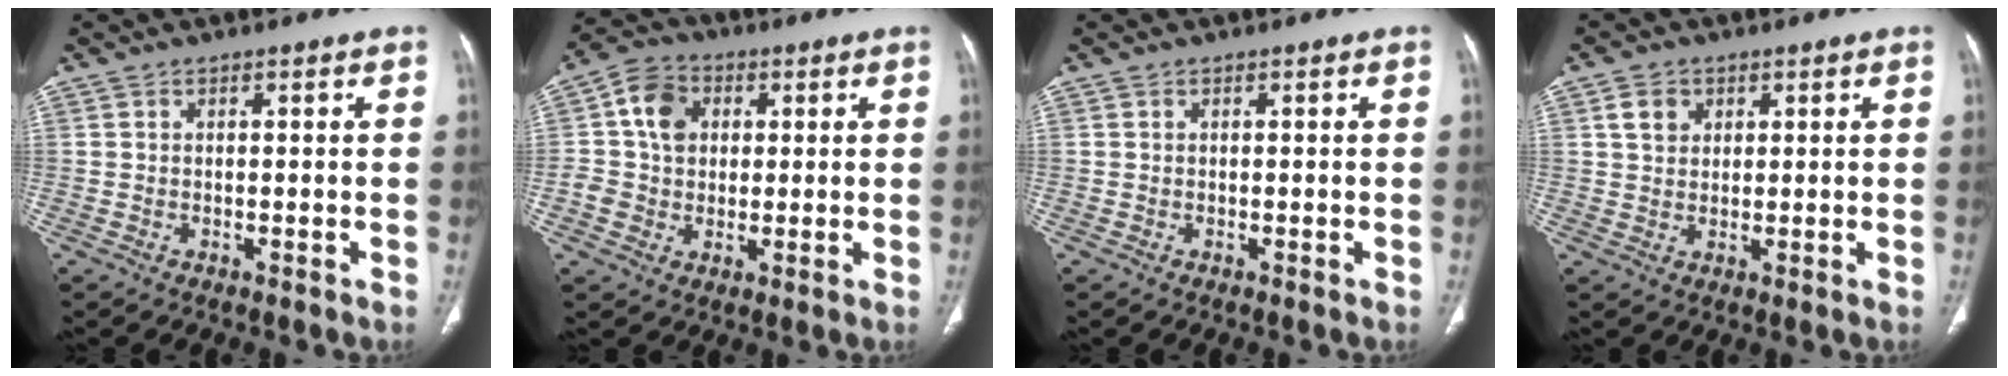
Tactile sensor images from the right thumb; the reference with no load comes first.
{"total": 8.8, "force": [1.7, 7.3, 4.7], "torque": [-0.054, 0.010, 0.025]}
{"total": 0.0}
{"total": 4.0, "force": [1.7, 3.1, 1.8], "torque": [-0.014, -0.006, 0.033]}